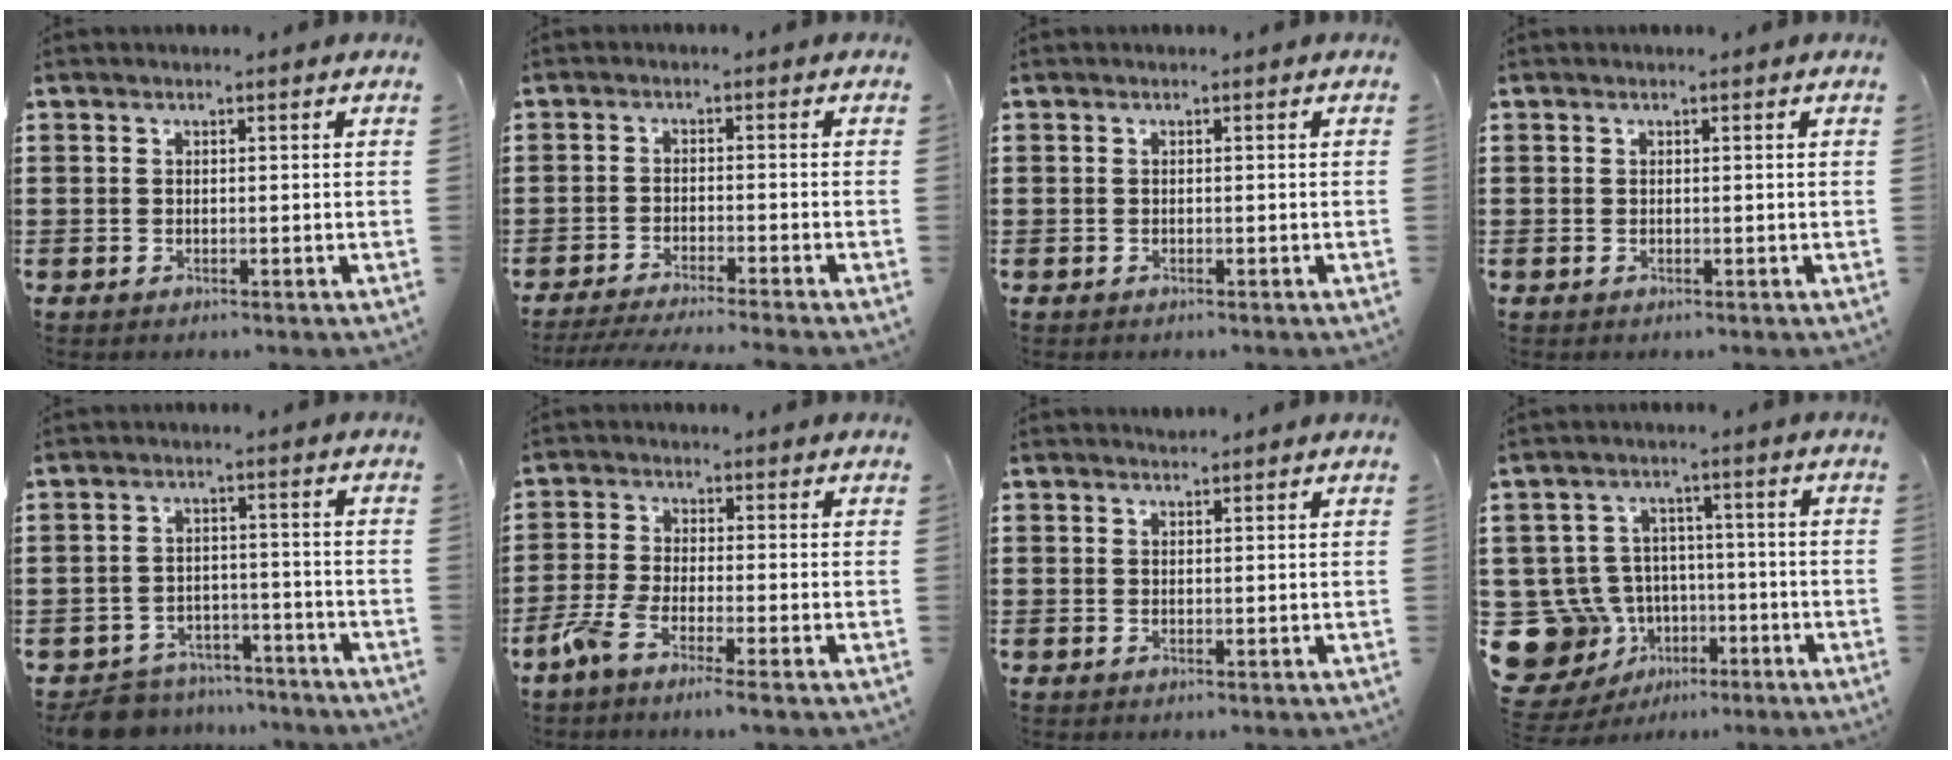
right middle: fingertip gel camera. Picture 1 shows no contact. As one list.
[{"total": 3.0, "force": [-2.7, -0.4, 1.2], "torque": [-0.026, -0.006, -0.056]}, {"total": 0.0}, {"total": 0.0}, {"total": 6.2, "force": [-6.0, 1.6, 0.6], "torque": [-0.019, 0.016, -0.122]}, {"total": 3.9, "force": [-2.7, 0.2, 2.9], "torque": [-0.078, -0.013, -0.057]}, {"total": 0.8, "force": [0.8, 0.1, -0.1], "torque": [0.001, 0.000, 0.015]}, {"total": 10.4, "force": [-3.6, 9.2, 3.2], "torque": [-0.126, 0.018, -0.066]}]